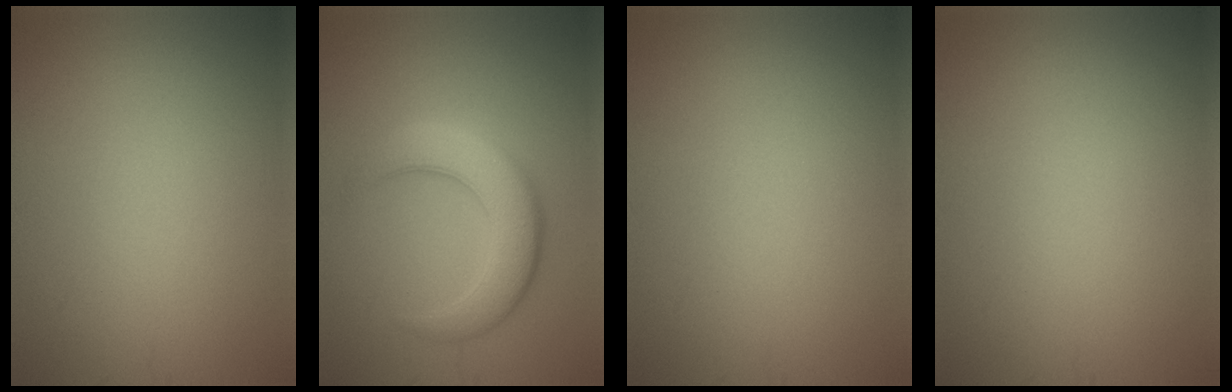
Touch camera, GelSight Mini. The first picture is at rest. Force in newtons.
{"total": 5.9, "press": 5.9, "slide": 0.5}
{"total": 0.0}
{"total": 0.0}